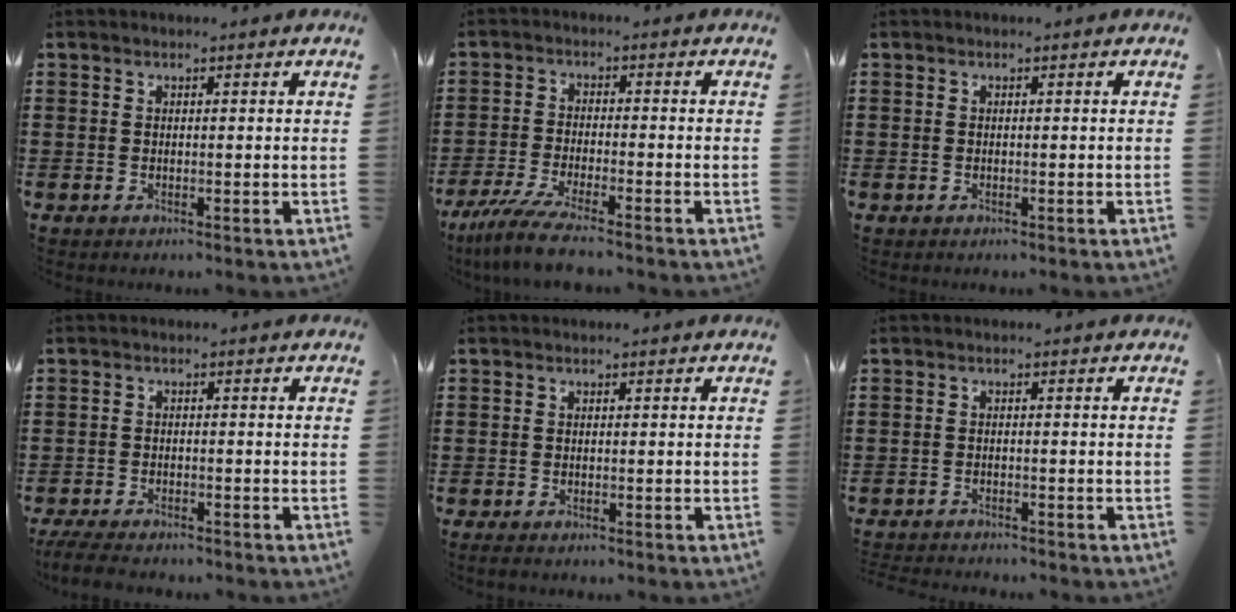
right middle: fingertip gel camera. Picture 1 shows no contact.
{"total": 5.6, "force": [-4.7, -0.1, 3.0], "torque": [-0.077, -0.021, -0.095]}
{"total": 0.0}
{"total": 3.1, "force": [-3.0, 0.4, 0.9], "torque": [-0.031, -0.003, -0.066]}
{"total": 0.5, "force": [-0.4, 0.2, 0.3], "torque": [-0.007, -0.003, -0.006]}
{"total": 1.6, "force": [-1.6, 0.1, 0.0], "torque": [-0.004, 0.000, -0.035]}